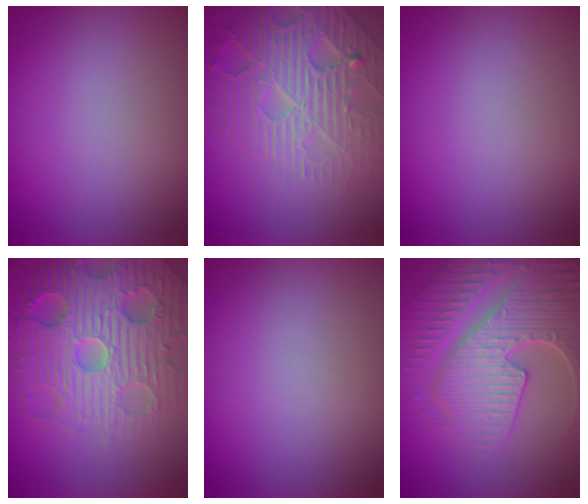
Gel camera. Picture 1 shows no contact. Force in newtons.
{"total": 7.6, "press": 5.4, "slide": 5.4}
{"total": 0.0}
{"total": 7.6, "press": 7.4, "slide": 1.5}
{"total": 0.0}
{"total": 9.2, "press": 6.6, "slide": 6.4}